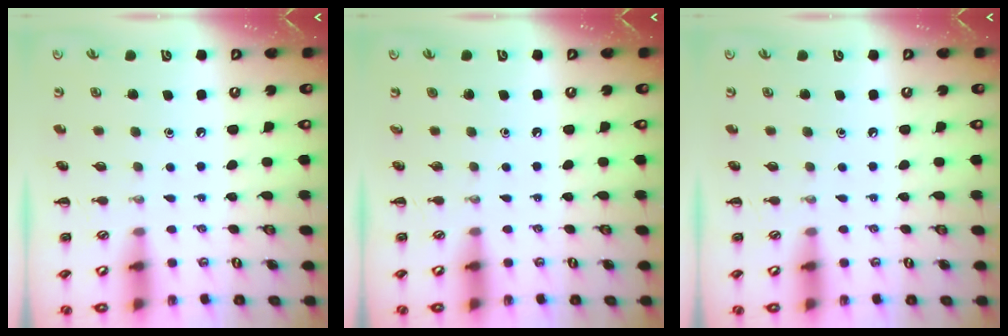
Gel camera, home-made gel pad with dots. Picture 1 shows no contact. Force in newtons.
{"total": 0.0}
{"total": 0.0}